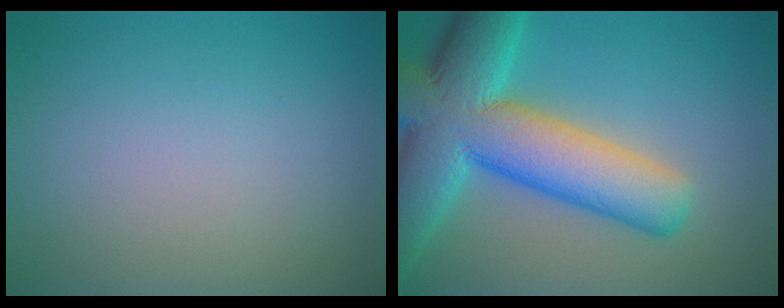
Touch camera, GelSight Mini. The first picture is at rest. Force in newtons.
{"total": 12.5, "press": 12.5, "slide": 0.7}